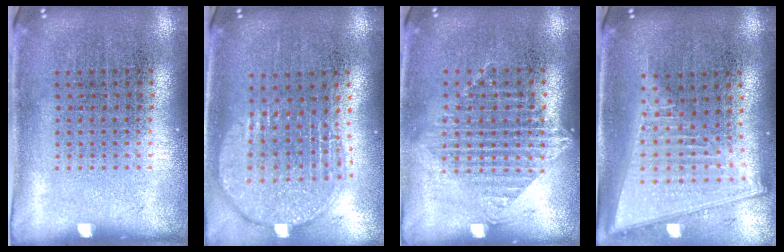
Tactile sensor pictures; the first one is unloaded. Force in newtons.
{"total": 2.0, "press": 1.6, "slide": 1.1}
{"total": 1.2, "press": 1.1, "slide": 0.5}
{"total": 2.2, "press": 1.8, "slide": 1.3}